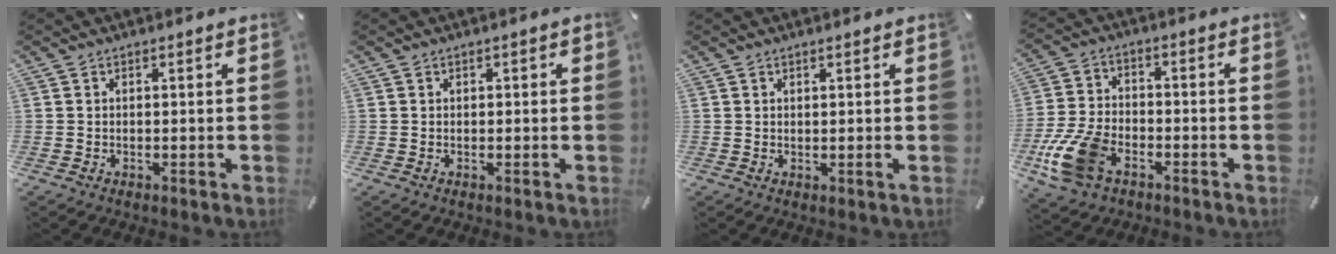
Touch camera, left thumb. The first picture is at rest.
{"total": 0.6, "force": [0.1, 0.5, 0.2], "torque": [-0.005, 0.004, 0.000]}
{"total": 1.5, "force": [0.3, -0.1, 1.5], "torque": [-0.026, -0.005, 0.006]}
{"total": 12.2, "force": [-5.7, 7.6, 7.6], "torque": [-0.165, 0.021, -0.104]}